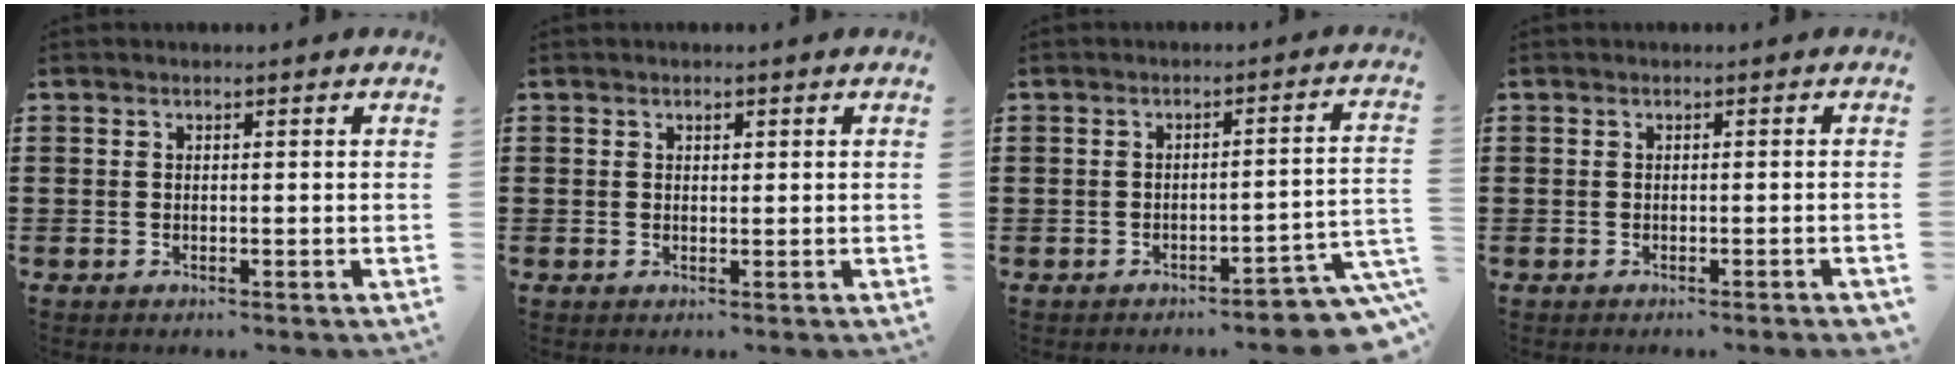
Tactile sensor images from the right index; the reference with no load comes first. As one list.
[{"total": 0.7, "force": [0.4, 0.4, 0.4], "torque": [-0.009, 0.003, 0.007]}, {"total": 4.3, "force": [-3.8, 0.6, 2.0], "torque": [-0.033, -0.006, -0.074]}, {"total": 0.8, "force": [-0.6, -0.1, 0.5], "torque": [-0.008, -0.004, -0.011]}]